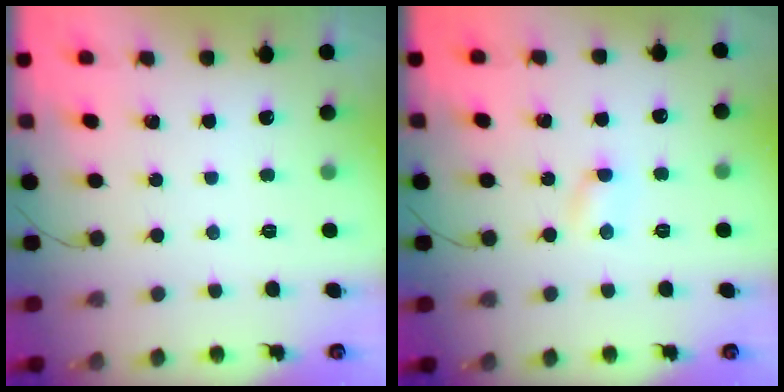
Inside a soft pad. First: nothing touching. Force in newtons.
{"total": 2.7, "press": 2.6, "slide": 0.8}